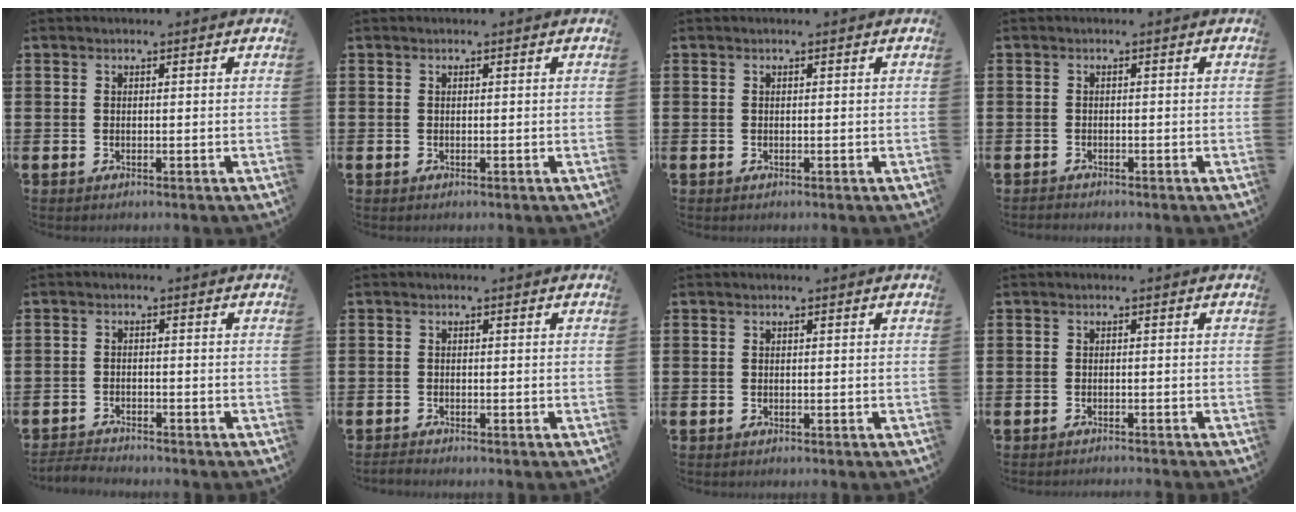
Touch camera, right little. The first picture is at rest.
{"total": 0.0}
{"total": 0.0}
{"total": 0.6, "force": [-0.5, 0.1, -0.1], "torque": [0.000, -0.001, -0.012]}
{"total": 1.9, "force": [-1.9, 0.0, 0.0], "torque": [-0.003, 0.003, -0.041]}
{"total": 0.6, "force": [-0.6, 0.0, 0.2], "torque": [-0.005, -0.002, -0.013]}
{"total": 0.0}
{"total": 0.7, "force": [-0.7, -0.2, 0.0], "torque": [0.002, 0.000, -0.015]}